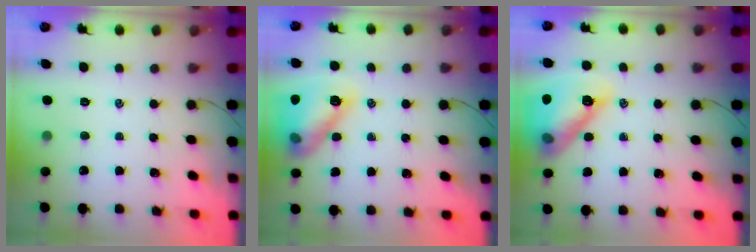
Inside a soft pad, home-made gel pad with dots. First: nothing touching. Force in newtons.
{"total": 13.9, "press": 13.9, "slide": 0.9}
{"total": 16.4, "press": 16.4, "slide": 1.2}